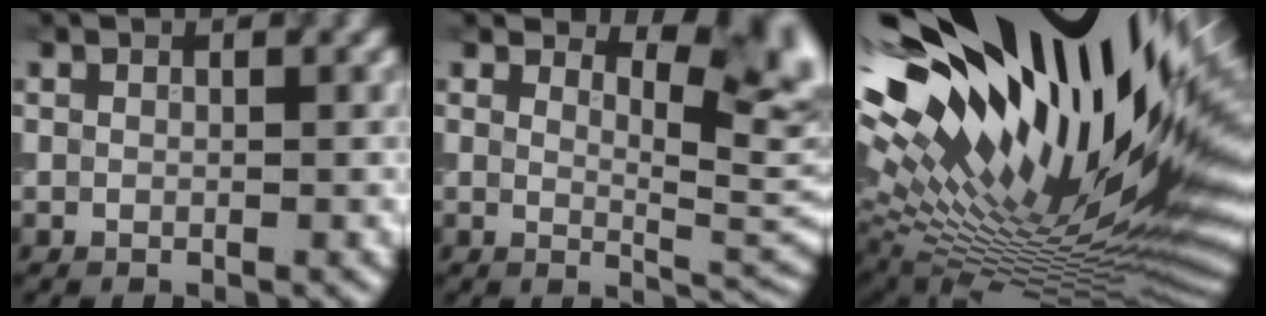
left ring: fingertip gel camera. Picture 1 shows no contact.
{"total": 6.1, "force": [3.6, 2.3, 4.3], "torque": [-0.053, -0.009, 0.053]}
{"total": 20.8, "force": [8.8, 7.1, 17.4], "torque": [-0.287, 0.011, 0.163]}